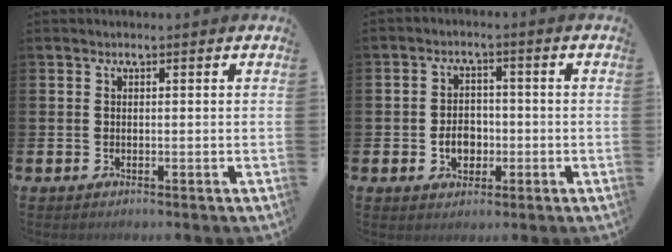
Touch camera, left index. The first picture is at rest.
{"total": 3.9, "force": [-1.2, 3.0, 2.3], "torque": [-0.030, -0.002, -0.029]}